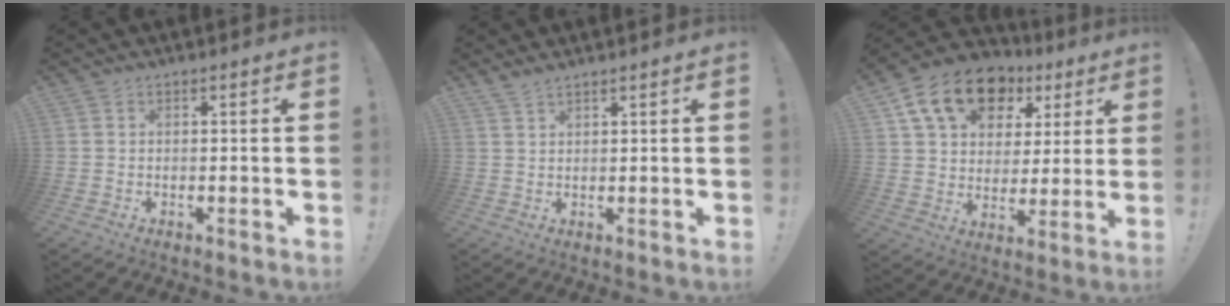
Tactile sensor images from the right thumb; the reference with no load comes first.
{"total": 2.2, "force": [2.0, 0.2, 0.7], "torque": [-0.014, -0.014, 0.037]}
{"total": 17.3, "force": [9.0, 11.6, 9.2], "torque": [-0.149, -0.036, 0.165]}